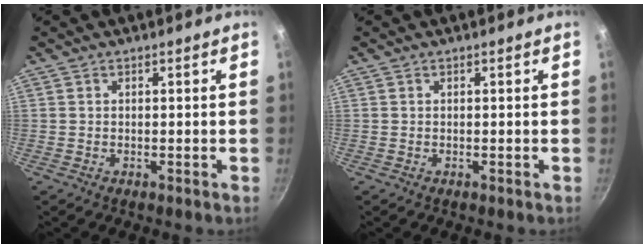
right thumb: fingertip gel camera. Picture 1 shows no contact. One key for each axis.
{"total": 0.0}